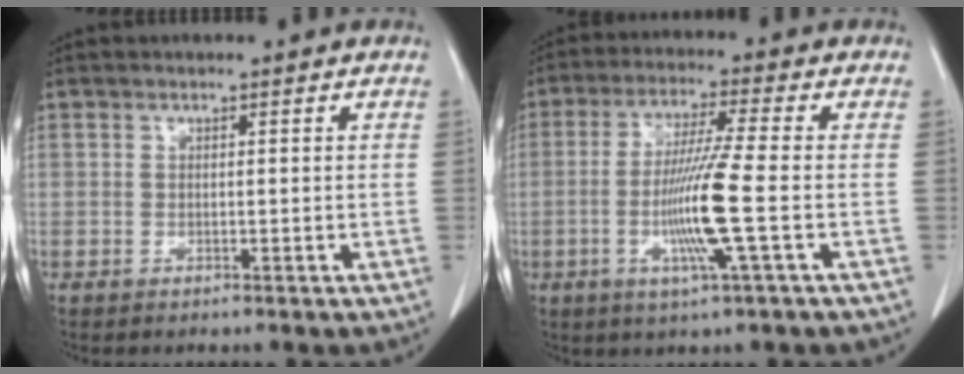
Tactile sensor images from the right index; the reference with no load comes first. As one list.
[{"total": 10.0, "force": [-2.2, -1.2, 9.7], "torque": [-0.193, -0.013, -0.046]}]